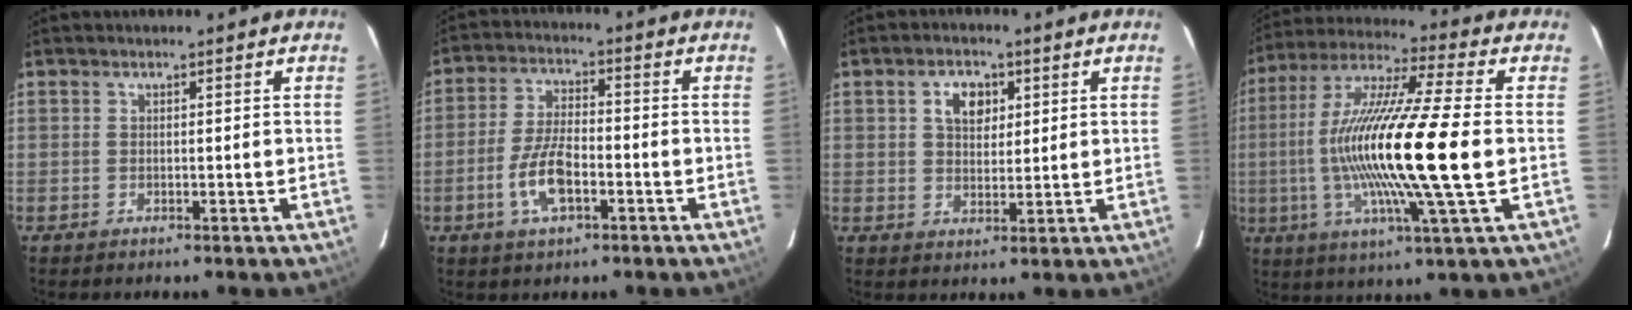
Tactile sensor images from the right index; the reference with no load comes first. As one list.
[{"total": 8.6, "force": [-3.3, 3.4, 7.2], "torque": [-0.150, 0.002, -0.061]}, {"total": 5.3, "force": [2.0, 3.6, 3.3], "torque": [-0.049, 0.014, 0.037]}, {"total": 20.9, "force": [-1.3, 0.5, 20.9], "torque": [-0.388, -0.008, -0.034]}]